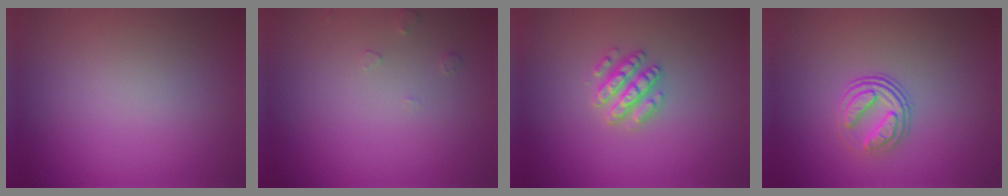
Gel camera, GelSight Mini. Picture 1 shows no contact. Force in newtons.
{"total": 0.9, "press": 0.9, "slide": 0.2}
{"total": 2.8, "press": 2.7, "slide": 0.6}
{"total": 3.1, "press": 2.6, "slide": 1.7}